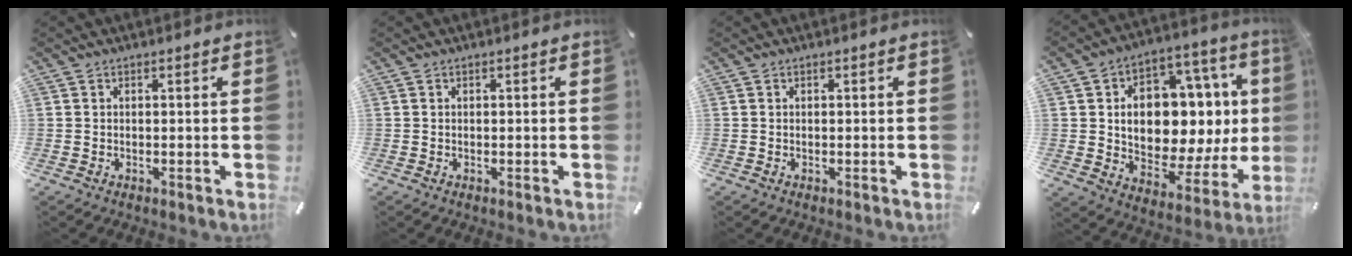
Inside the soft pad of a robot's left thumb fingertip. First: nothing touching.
{"total": 0.0}
{"total": 0.0}
{"total": 17.0, "force": [2.2, 11.3, 12.6], "torque": [-0.190, -0.034, 0.035]}